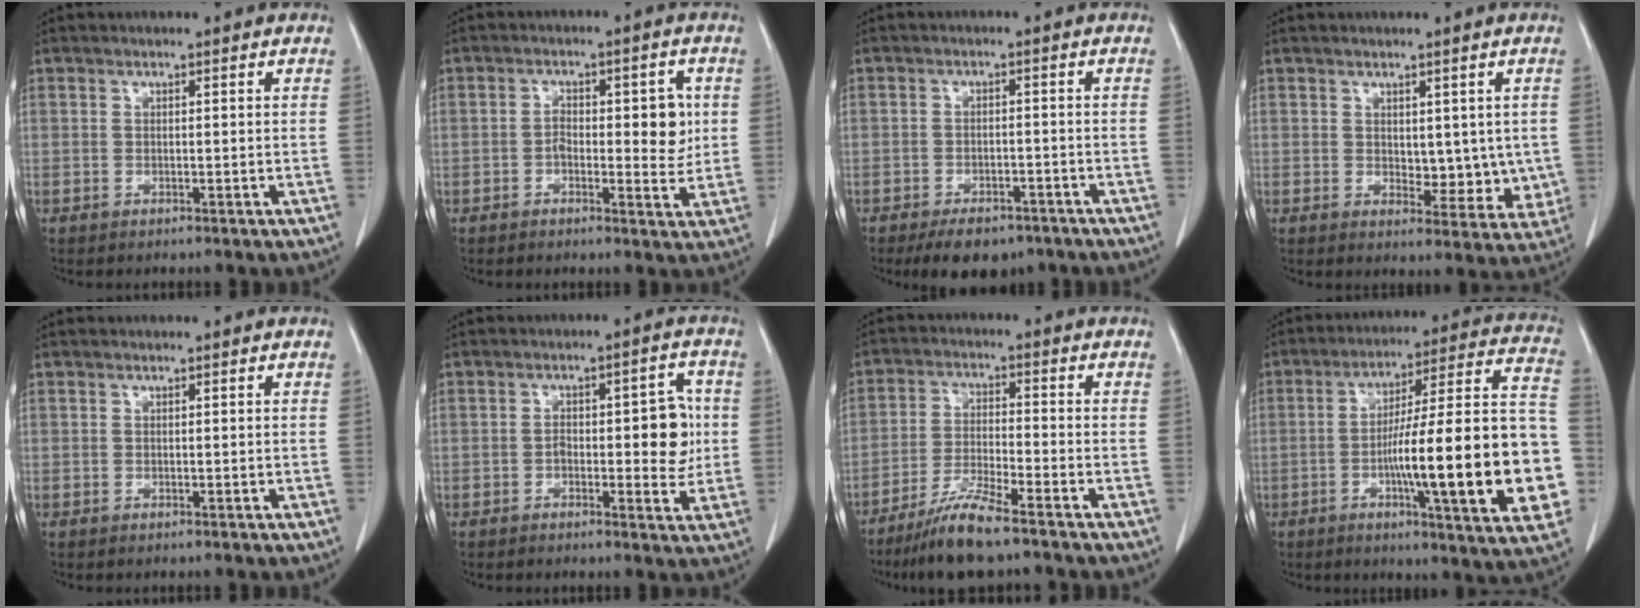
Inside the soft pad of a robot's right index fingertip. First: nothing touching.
{"total": 6.9, "force": [0.0, 3.1, 6.2], "torque": [-0.076, 0.008, 0.000]}
{"total": 7.3, "force": [-5.5, 3.5, 3.1], "torque": [-0.041, 0.002, -0.079]}
{"total": 6.5, "force": [0.6, 3.8, 5.2], "torque": [-0.044, -0.009, 0.017]}
{"total": 0.0}
{"total": 7.7, "force": [-0.4, 3.0, 7.1], "torque": [-0.087, 0.016, -0.004]}
{"total": 7.9, "force": [-6.2, 0.2, 4.9], "torque": [-0.101, -0.024, -0.120]}
{"total": 25.4, "force": [-5.4, 2.2, 24.7], "torque": [-0.283, 0.014, -0.078]}